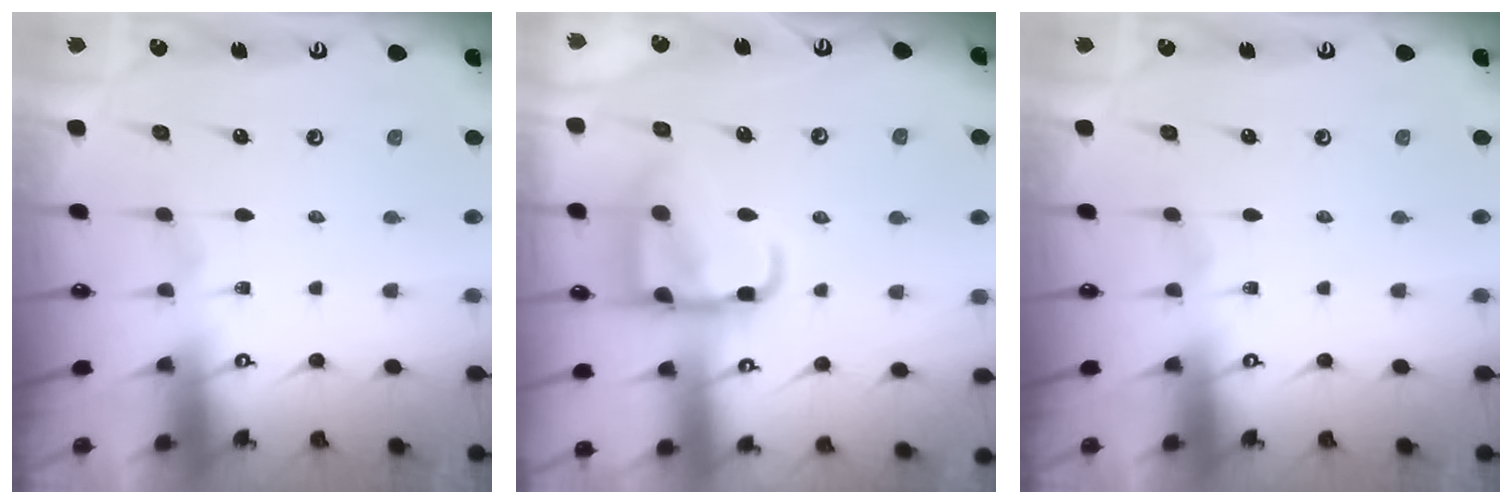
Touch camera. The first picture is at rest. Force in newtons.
{"total": 14.8, "press": 14.7, "slide": 1.3}
{"total": 0.0}